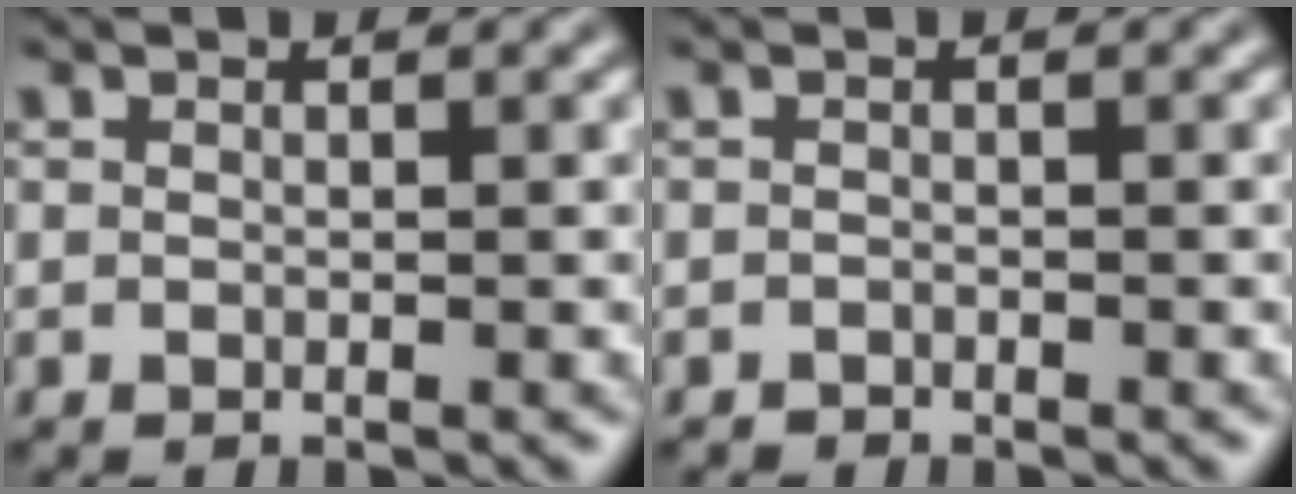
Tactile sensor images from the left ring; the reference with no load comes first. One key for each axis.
{"total": 0.5, "fx": -0.5, "fy": 0.1, "fz": -0.1, "tx": 0.003, "ty": 0.001, "tz": -0.010}